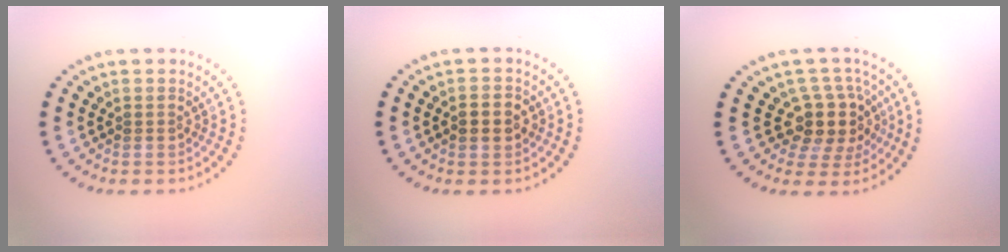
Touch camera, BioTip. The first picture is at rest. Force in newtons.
{"total": 2.3, "press": 2.3, "slide": 0.2}
{"total": 4.3, "press": 3.4, "slide": 2.5}